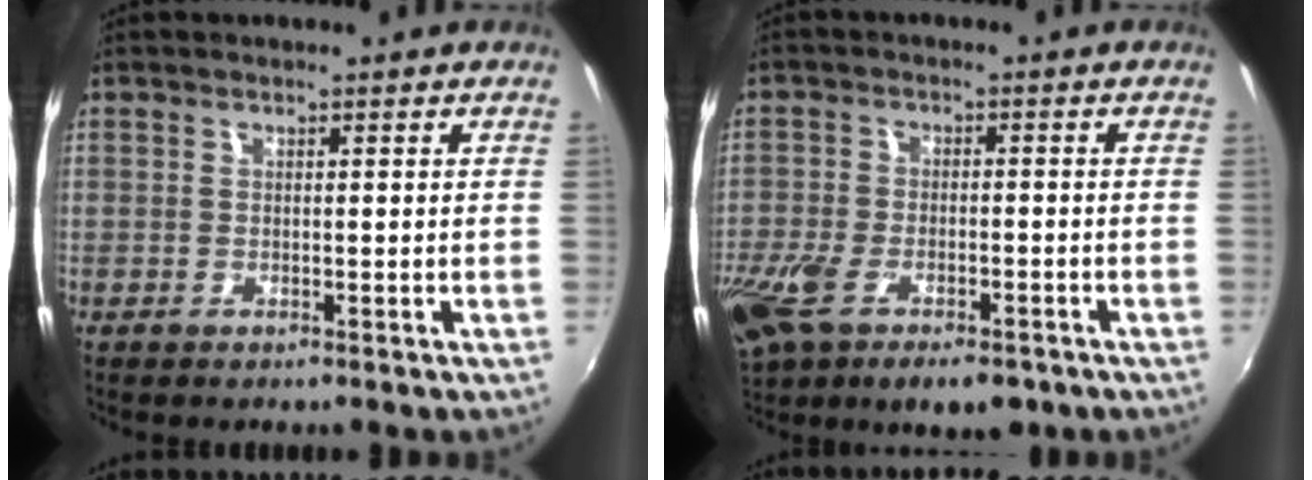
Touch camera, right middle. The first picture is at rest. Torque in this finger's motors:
{"motor_torque": [1.09, -1.05, 0.32, 0.21]}